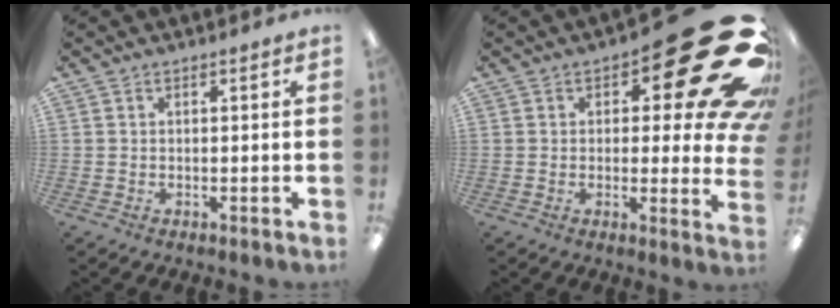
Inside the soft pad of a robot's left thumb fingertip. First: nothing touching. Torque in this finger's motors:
{"motor_torque": [2.10, 2.92, 1.92, -0.85, 0.04]}